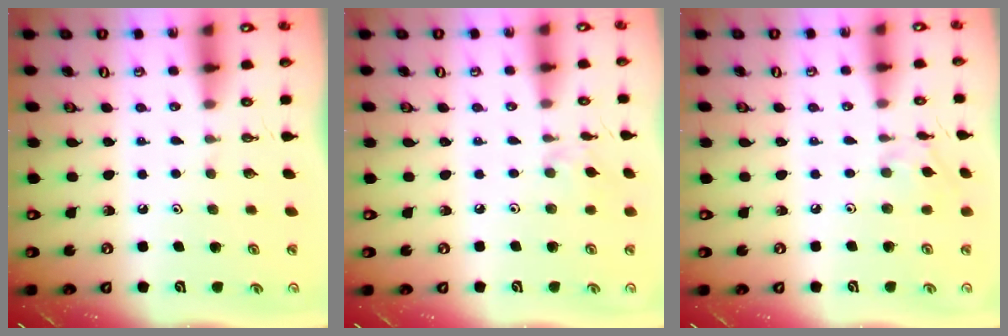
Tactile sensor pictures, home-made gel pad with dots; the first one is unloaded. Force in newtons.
{"total": 2.6, "press": 2.6, "slide": 0.4}
{"total": 4.3, "press": 4.3, "slide": 0.2}